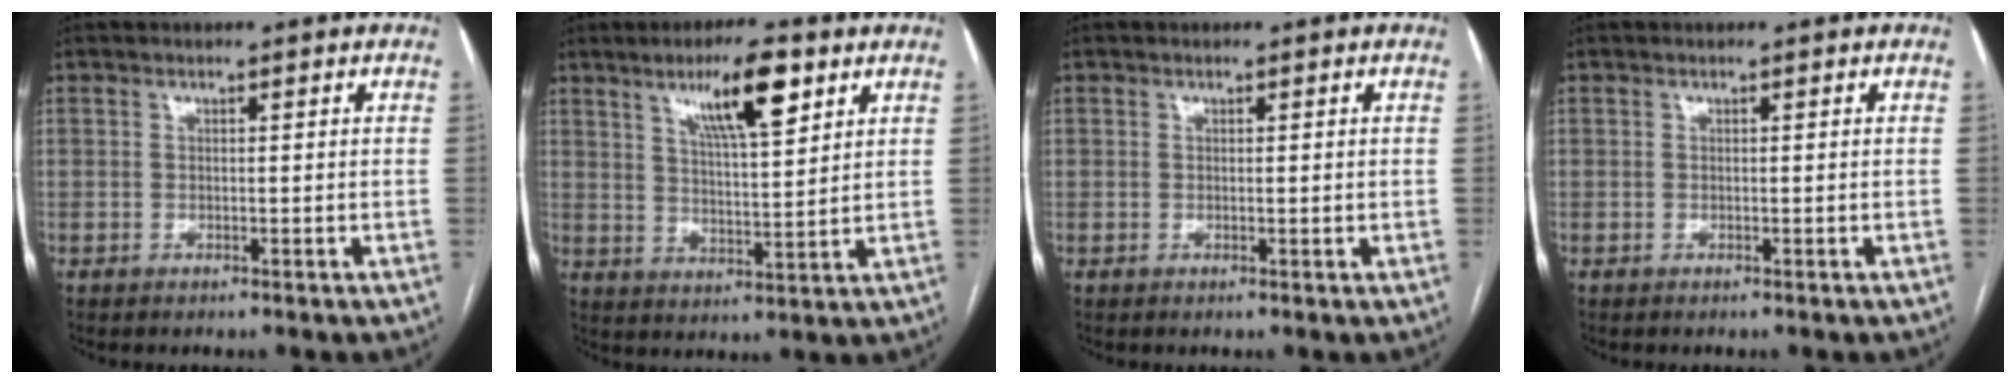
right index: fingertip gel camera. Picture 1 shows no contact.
{"total": 10.1, "force": [5.6, 1.7, 8.2], "torque": [-0.145, 0.004, 0.096]}
{"total": 0.8, "force": [0.2, 0.3, 0.7], "torque": [-0.012, -0.002, 0.004]}
{"total": 0.0}